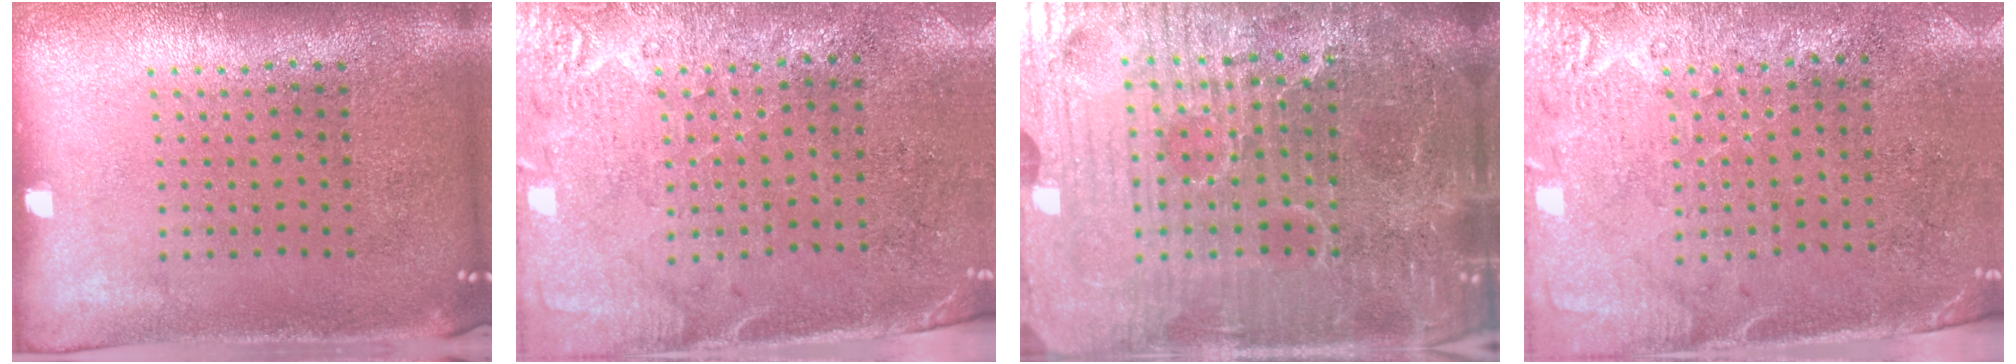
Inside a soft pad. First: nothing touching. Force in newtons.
{"total": 2.7, "press": 2.4, "slide": 1.4}
{"total": 7.3, "press": 6.6, "slide": 3.1}
{"total": 2.7, "press": 2.4, "slide": 1.4}